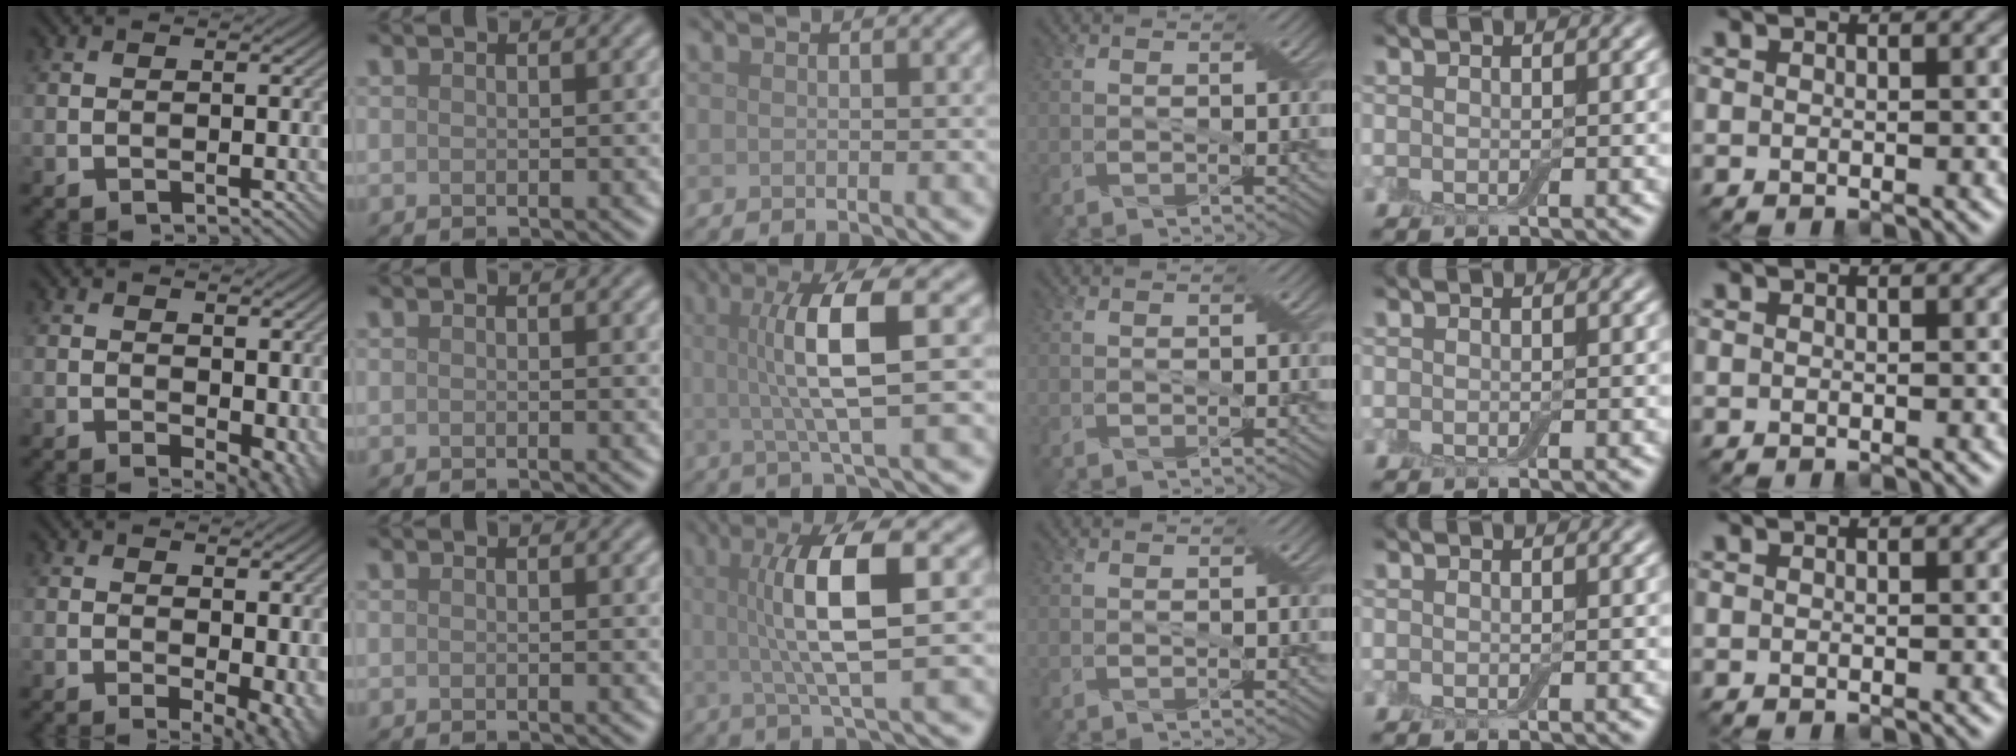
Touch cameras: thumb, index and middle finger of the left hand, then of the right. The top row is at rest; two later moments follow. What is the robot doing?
{"motion": "pour", "object": "bottle"}